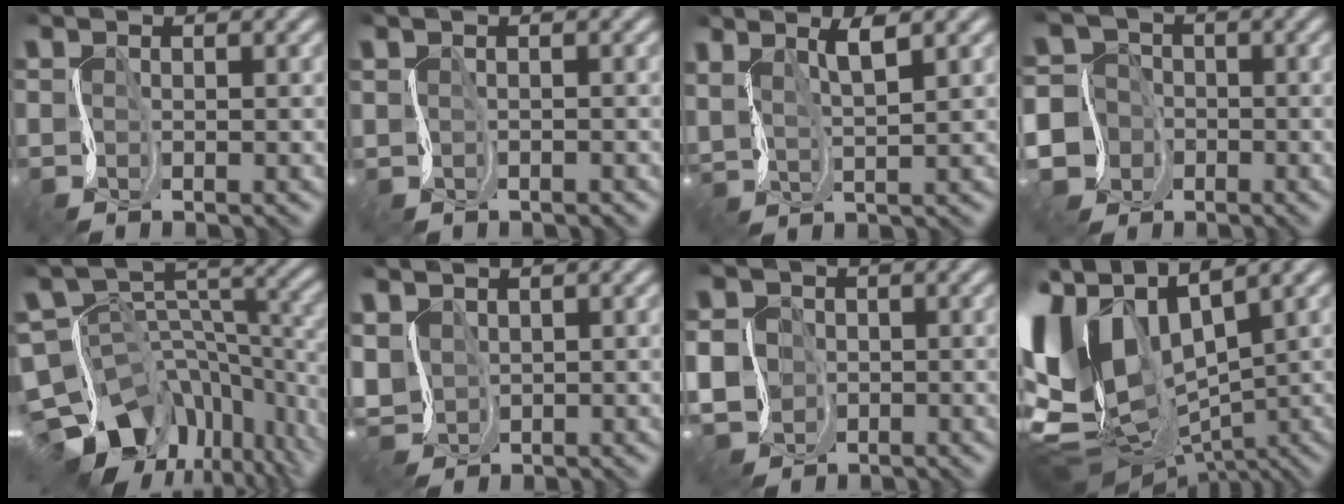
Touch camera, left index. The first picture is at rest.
{"total": 0.7, "force": [-0.2, 0.3, 0.6], "torque": [-0.008, -0.004, -0.001]}
{"total": 3.2, "force": [1.9, 0.3, 2.6], "torque": [-0.061, 0.002, 0.038]}
{"total": 11.7, "force": [-5.1, 10.3, 2.4], "torque": [-0.074, -0.018, -0.120]}
{"total": 14.5, "force": [-8.7, 8.3, 8.1], "torque": [-0.152, 0.000, -0.117]}
{"total": 3.5, "force": [0.6, 2.7, 2.0], "torque": [-0.077, 0.001, 0.014]}
{"total": 5.8, "force": [-1.3, 5.2, 2.4], "torque": [-0.058, -0.004, -0.051]}
{"total": 14.6, "force": [0.7, 9.3, 11.3], "torque": [-0.267, 0.007, 0.024]}